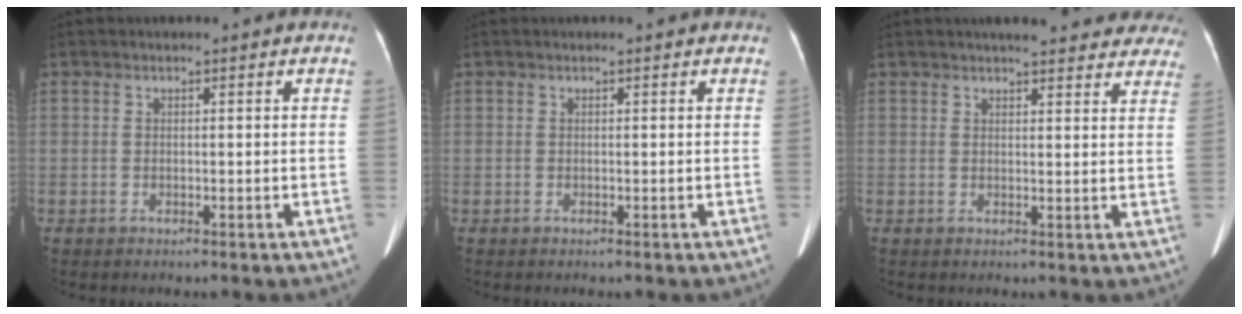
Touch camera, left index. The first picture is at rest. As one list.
[{"total": 0.0}, {"total": 17.6, "force": [15.8, 4.0, 6.7], "torque": [-0.064, 0.000, 0.172]}]